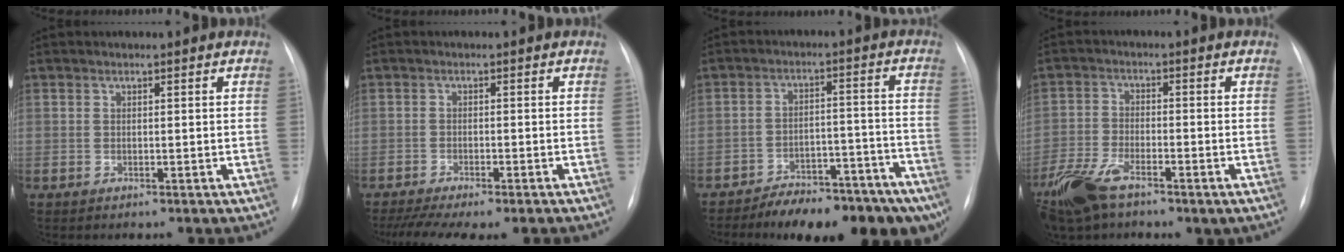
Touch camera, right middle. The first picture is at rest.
{"total": 11.6, "force": [-9.4, 2.4, 6.3], "torque": [-0.101, -0.006, -0.134]}
{"total": 17.0, "force": [-13.7, 5.0, 8.8], "torque": [-0.070, 0.026, -0.190]}
{"total": 10.3, "force": [-6.7, 4.3, 6.6], "torque": [-0.143, -0.011, -0.120]}